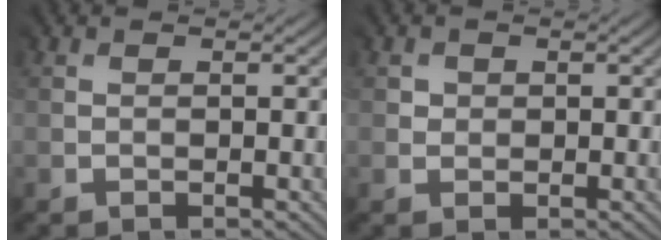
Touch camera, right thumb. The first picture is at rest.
{"total": 1.3, "force": [0.8, 0.9, -0.5], "torque": [0.009, -0.005, 0.011]}